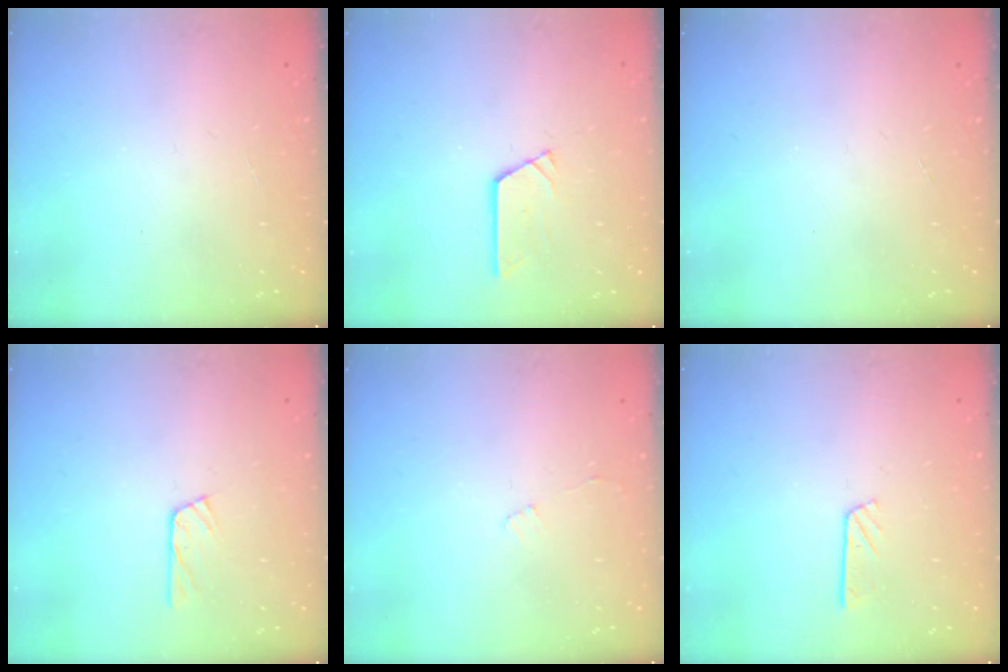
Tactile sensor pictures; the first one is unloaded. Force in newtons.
{"total": 2.9, "press": 2.9, "slide": 0.3}
{"total": 0.0}
{"total": 5.0, "press": 4.9, "slide": 0.6}
{"total": 3.2, "press": 3.2, "slide": 0.3}
{"total": 3.0, "press": 3.0, "slide": 0.3}